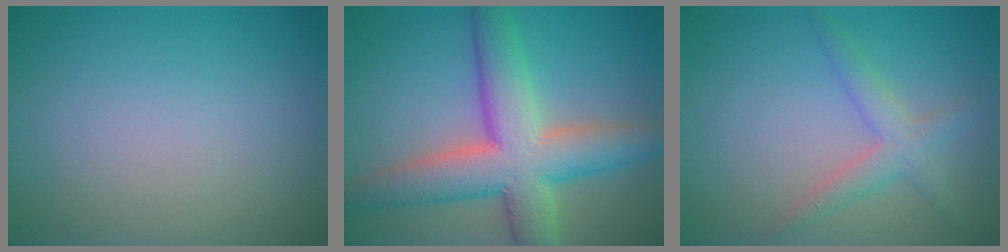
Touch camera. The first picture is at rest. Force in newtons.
{"total": 9.2, "press": 9.1, "slide": 0.5}
{"total": 2.7, "press": 2.7, "slide": 0.1}